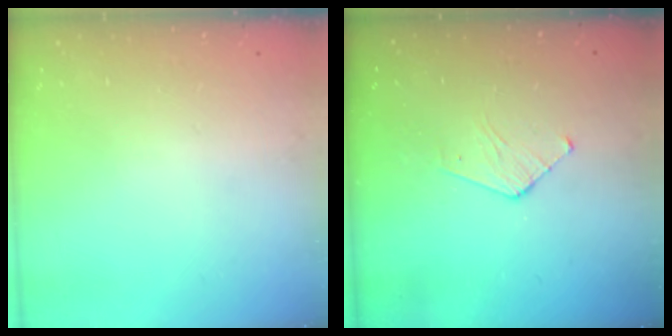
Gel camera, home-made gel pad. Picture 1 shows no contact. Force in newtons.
{"total": 4.9, "press": 4.9, "slide": 0.4}